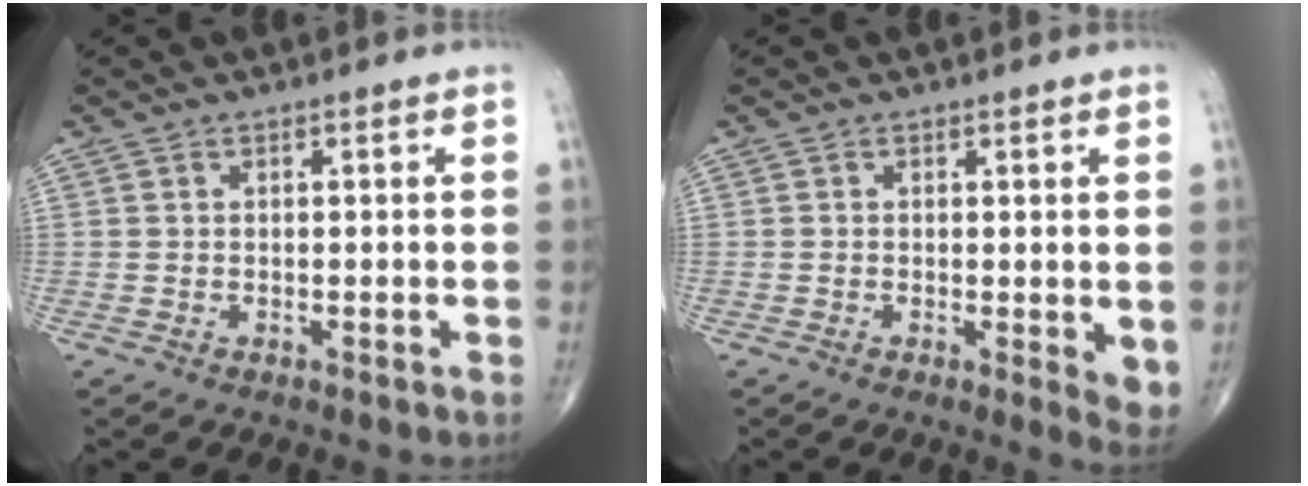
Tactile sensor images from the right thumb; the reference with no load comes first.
{"total": 4.1, "force": [0.0, 1.2, 3.9], "torque": [-0.050, -0.013, -0.002]}